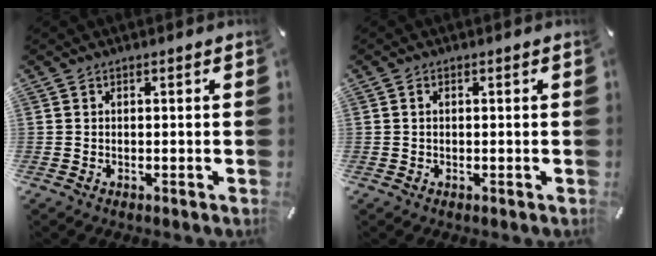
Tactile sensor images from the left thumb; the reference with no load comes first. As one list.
[{"total": 0.9, "force": [0.1, 0.5, 0.7], "torque": [-0.016, 0.002, 0.001]}]